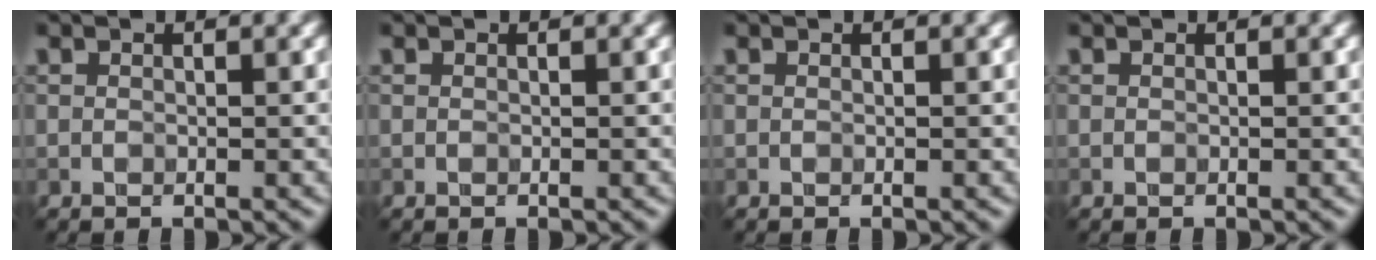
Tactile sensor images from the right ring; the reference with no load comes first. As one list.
[{"total": 0.0}, {"total": 0.0}, {"total": 0.0}]